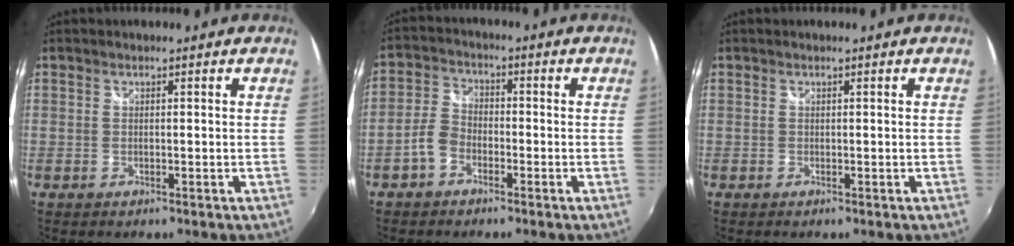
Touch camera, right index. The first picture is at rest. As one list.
[{"total": 4.6, "force": [-2.6, 3.0, 2.4], "torque": [-0.052, 0.015, -0.051]}, {"total": 0.0}]